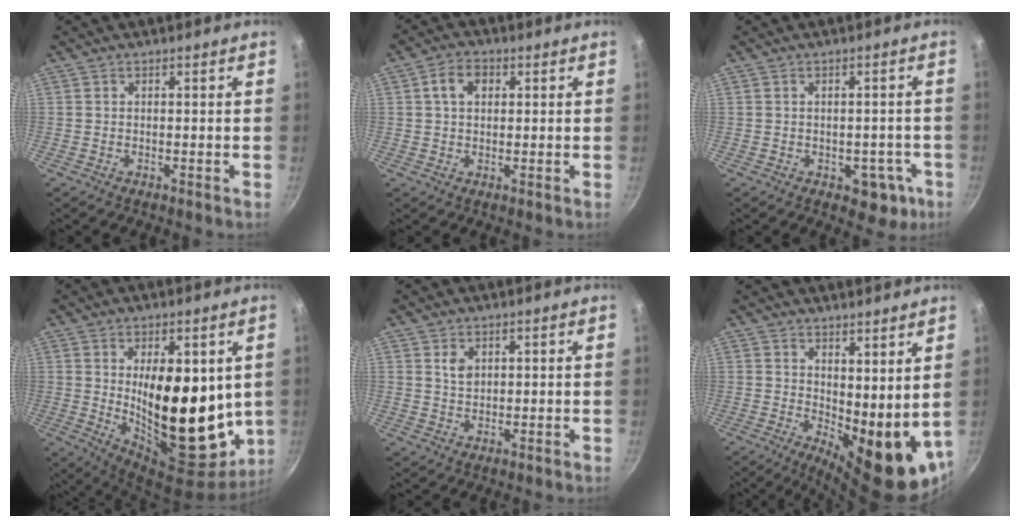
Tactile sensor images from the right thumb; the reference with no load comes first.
{"total": 5.2, "force": [1.4, 3.7, 3.4], "torque": [-0.045, 0.008, 0.017]}
{"total": 6.5, "force": [-2.3, 4.3, 4.3], "torque": [-0.016, 0.022, -0.014]}
{"total": 22.3, "force": [2.0, 10.9, 19.3], "torque": [-0.257, -0.050, 0.049]}
{"total": 2.7, "force": [1.0, 1.9, 1.6], "torque": [-0.020, -0.002, 0.019]}
{"total": 13.6, "force": [4.1, 5.6, 11.7], "torque": [-0.132, -0.046, 0.070]}